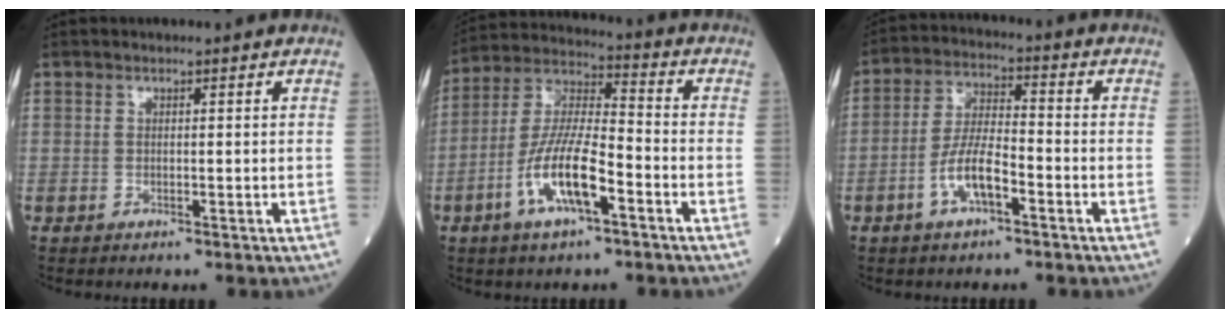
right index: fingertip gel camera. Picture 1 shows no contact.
{"total": 12.1, "force": [-4.9, 2.8, 10.6], "torque": [-0.218, 0.002, -0.094]}
{"total": 7.2, "force": [-3.1, 2.1, 6.2], "torque": [-0.125, 0.006, -0.061]}